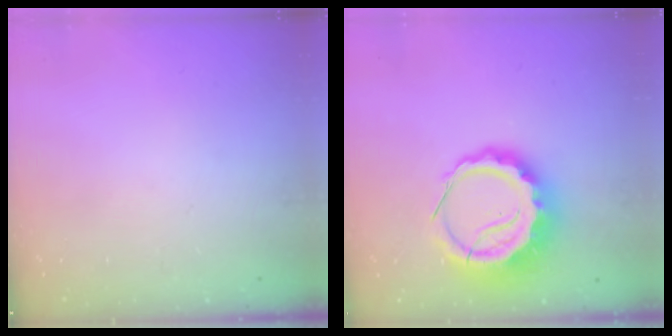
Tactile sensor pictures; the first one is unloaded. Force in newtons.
{"total": 13.6, "press": 13.3, "slide": 2.7}